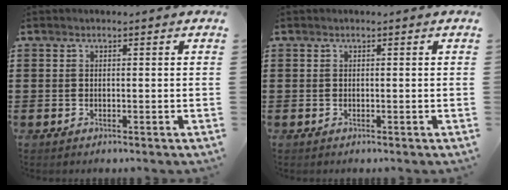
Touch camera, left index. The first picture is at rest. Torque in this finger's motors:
{"motor_torque": [-0.09, 0.01, 0.00, 0.00]}